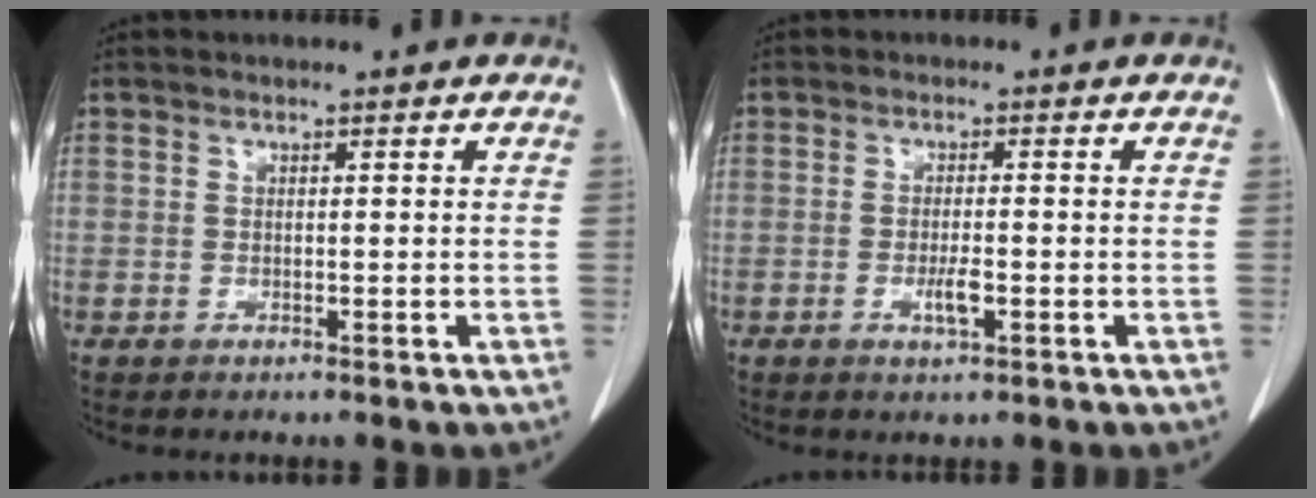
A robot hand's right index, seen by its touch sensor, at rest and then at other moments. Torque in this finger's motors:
{"motor_torque": [0.72, -0.19, 0.33, 0.04]}